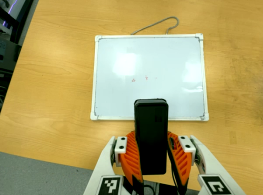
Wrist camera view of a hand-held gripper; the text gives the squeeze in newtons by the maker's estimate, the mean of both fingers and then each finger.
{"total": 8.1, "left": 7.1, "right": 9.2}